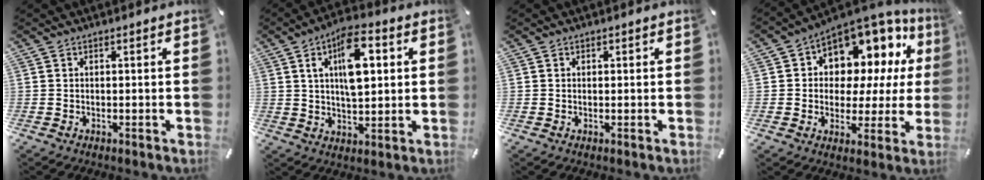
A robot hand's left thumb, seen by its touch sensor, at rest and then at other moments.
{"total": 12.3, "force": [4.1, 6.0, 9.9], "torque": [-0.162, -0.005, 0.066]}
{"total": 0.6, "force": [0.1, 0.6, 0.0], "torque": [0.002, 0.007, -0.001]}
{"total": 10.3, "force": [5.5, 7.6, 4.4], "torque": [-0.073, -0.061, 0.102]}